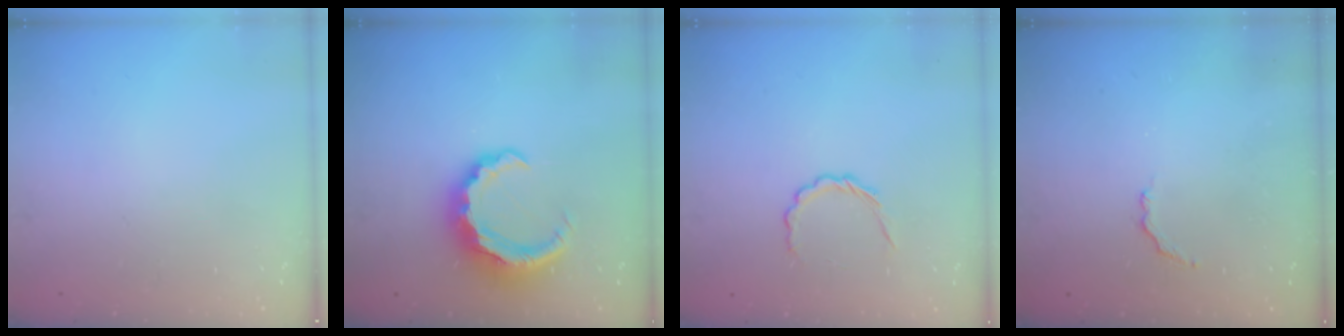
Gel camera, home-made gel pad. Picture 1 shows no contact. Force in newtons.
{"total": 8.0, "press": 7.8, "slide": 1.3}
{"total": 3.7, "press": 3.4, "slide": 1.2}
{"total": 2.9, "press": 2.7, "slide": 0.9}